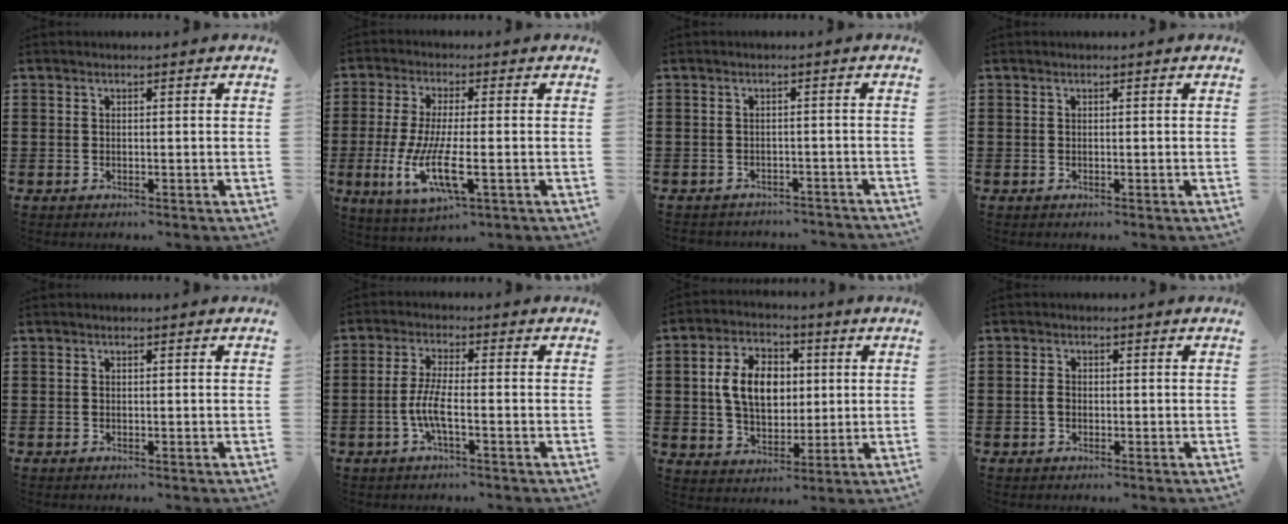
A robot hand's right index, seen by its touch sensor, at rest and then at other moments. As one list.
[{"total": 8.8, "force": [-2.1, 2.2, 8.2], "torque": [-0.185, -0.022, -0.045]}, {"total": 1.6, "force": [-1.6, 0.0, -0.1], "torque": [-0.004, 0.000, -0.037]}, {"total": 0.0}, {"total": 0.0}, {"total": 5.0, "force": [-1.7, 0.9, 4.6], "torque": [-0.107, -0.007, -0.040]}, {"total": 8.8, "force": [1.2, 5.9, 6.4], "torque": [-0.140, 0.007, 0.013]}, {"total": 1.4, "force": [-0.5, 0.9, 0.9], "torque": [-0.026, -0.001, -0.011]}]